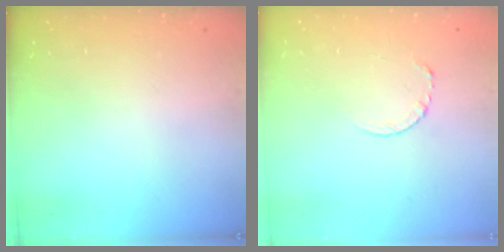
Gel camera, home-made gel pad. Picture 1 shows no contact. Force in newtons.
{"total": 3.8, "press": 3.8, "slide": 0.3}